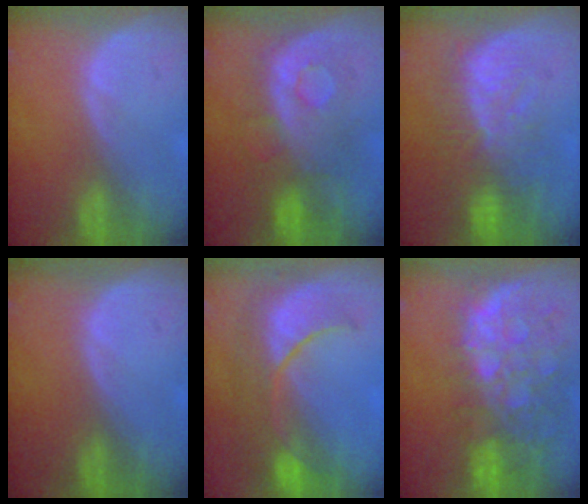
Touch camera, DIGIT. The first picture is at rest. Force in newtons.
{"total": 8.6, "press": 8.4, "slide": 1.4}
{"total": 9.9, "press": 9.1, "slide": 3.9}
{"total": 0.0}
{"total": 10.5, "press": 9.2, "slide": 5.0}
{"total": 13.0, "press": 10.7, "slide": 7.4}